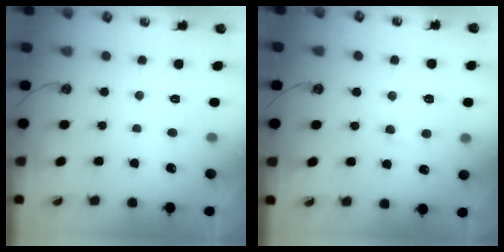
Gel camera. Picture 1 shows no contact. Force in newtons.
{"total": 2.1, "press": 2.0, "slide": 0.8}